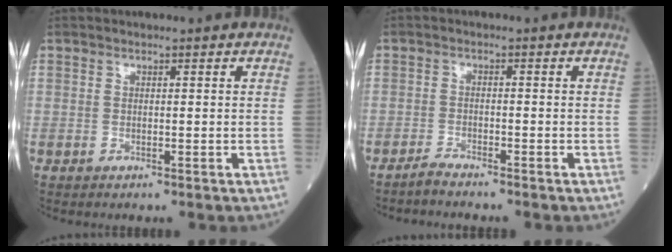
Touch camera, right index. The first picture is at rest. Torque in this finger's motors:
{"motor_torque": [0.05, -0.12, -0.03, 0.00]}